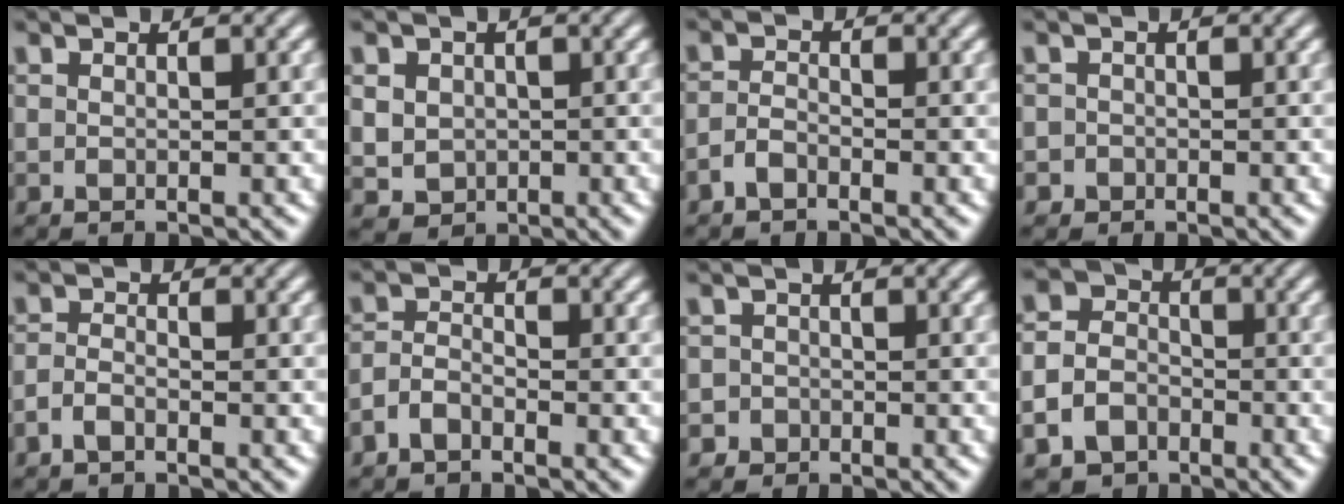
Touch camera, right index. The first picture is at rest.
{"total": 4.1, "force": [-0.4, 3.7, 1.7], "torque": [-0.034, -0.027, 0.008]}
{"total": 1.5, "force": [-1.4, -0.2, 0.4], "torque": [0.002, -0.005, -0.023]}
{"total": 1.3, "force": [-1.1, 0.5, -0.5], "torque": [0.018, -0.012, -0.016]}
{"total": 1.5, "force": [-1.4, -0.2, 0.5], "torque": [-0.003, -0.006, -0.021]}
{"total": 2.0, "force": [-1.6, 0.8, 0.8], "torque": [-0.010, -0.011, -0.024]}
{"total": 2.0, "force": [-1.5, 1.2, -0.6], "torque": [0.016, -0.013, -0.024]}
{"total": 8.8, "force": [-3.0, 8.0, 2.3], "torque": [-0.040, -0.029, -0.059]}